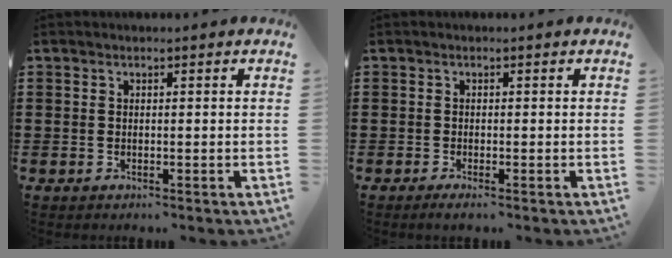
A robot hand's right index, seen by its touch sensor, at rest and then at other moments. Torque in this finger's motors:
{"motor_torque": [-0.58, 0.62, -0.34, 0.01]}